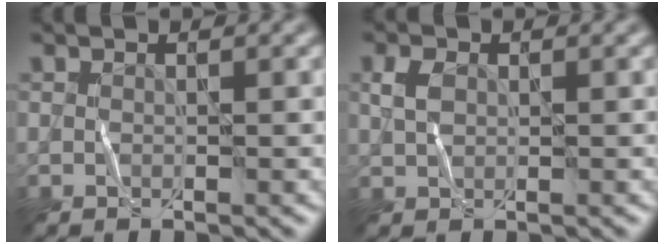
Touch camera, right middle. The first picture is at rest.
{"total": 1.7, "force": [0.3, 1.3, 1.2], "torque": [-0.027, 0.004, 0.007]}